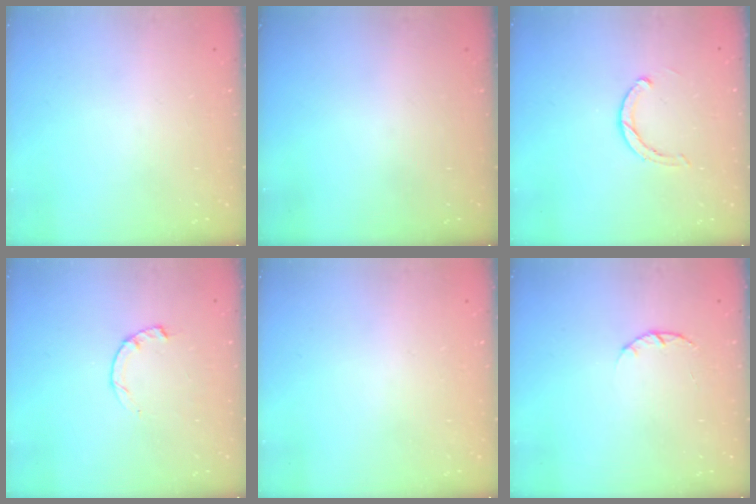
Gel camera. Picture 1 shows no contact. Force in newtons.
{"total": 0.0}
{"total": 2.8, "press": 2.8, "slide": 0.2}
{"total": 2.3, "press": 2.3, "slide": 0.4}
{"total": 2.5, "press": 2.5, "slide": 0.2}
{"total": 1.4, "press": 1.3, "slide": 0.3}